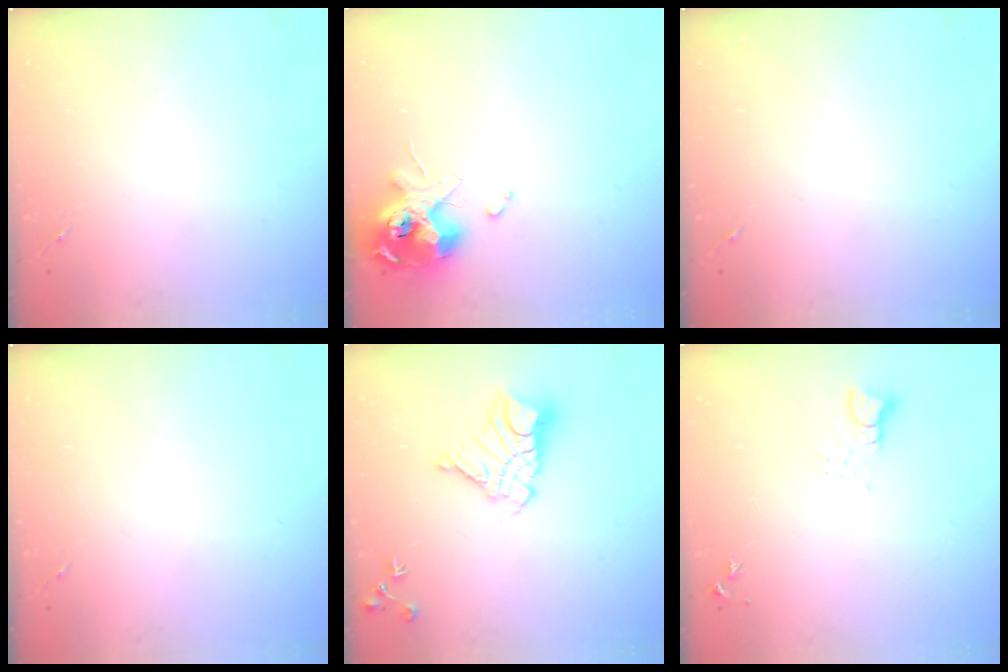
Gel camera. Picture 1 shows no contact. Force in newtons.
{"total": 13.2, "press": 13.1, "slide": 1.8}
{"total": 0.0}
{"total": 0.0}
{"total": 13.7, "press": 13.6, "slide": 1.2}
{"total": 4.4, "press": 4.4, "slide": 0.4}